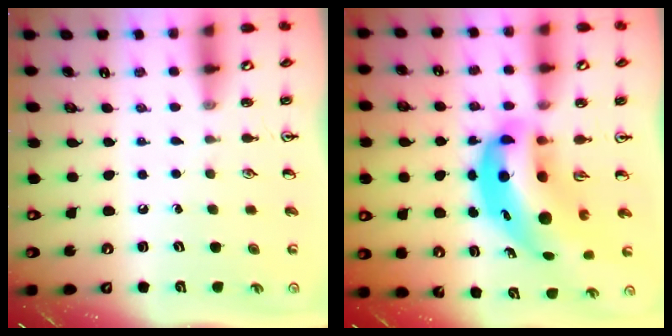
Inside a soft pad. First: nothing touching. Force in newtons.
{"total": 13.4, "press": 12.9, "slide": 3.7}